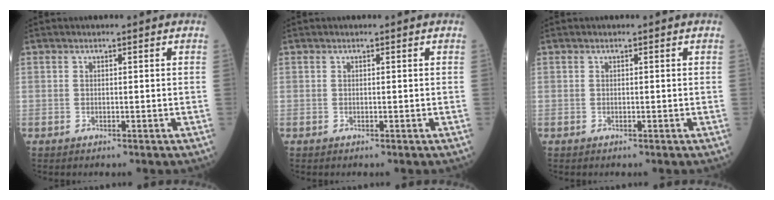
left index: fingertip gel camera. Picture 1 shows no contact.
{"total": 0.0}
{"total": 0.0}